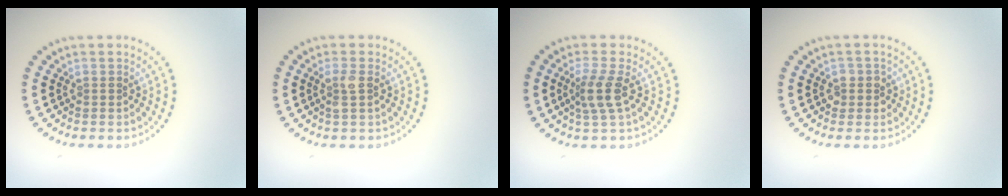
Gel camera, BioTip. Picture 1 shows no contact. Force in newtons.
{"total": 1.5, "press": 1.4, "slide": 0.7}
{"total": 2.6, "press": 2.1, "slide": 1.6}
{"total": 1.4, "press": 1.3, "slide": 0.6}